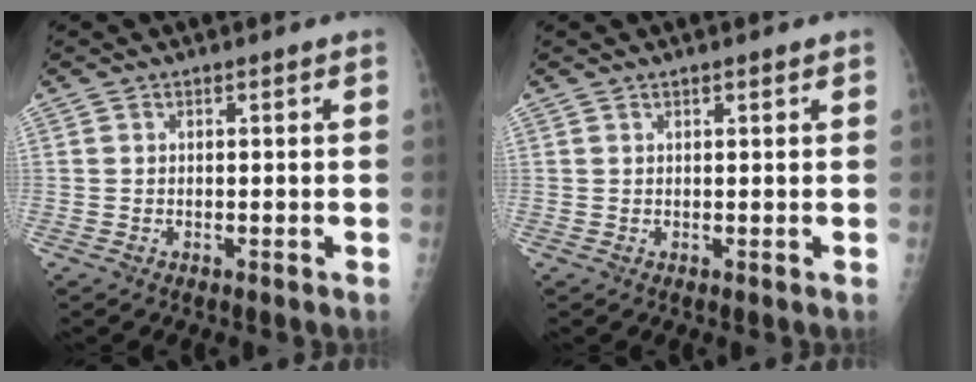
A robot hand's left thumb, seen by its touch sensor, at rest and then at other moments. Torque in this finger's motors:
{"motor_torque": [-0.27, -0.06, -0.41, -0.14, -0.05]}